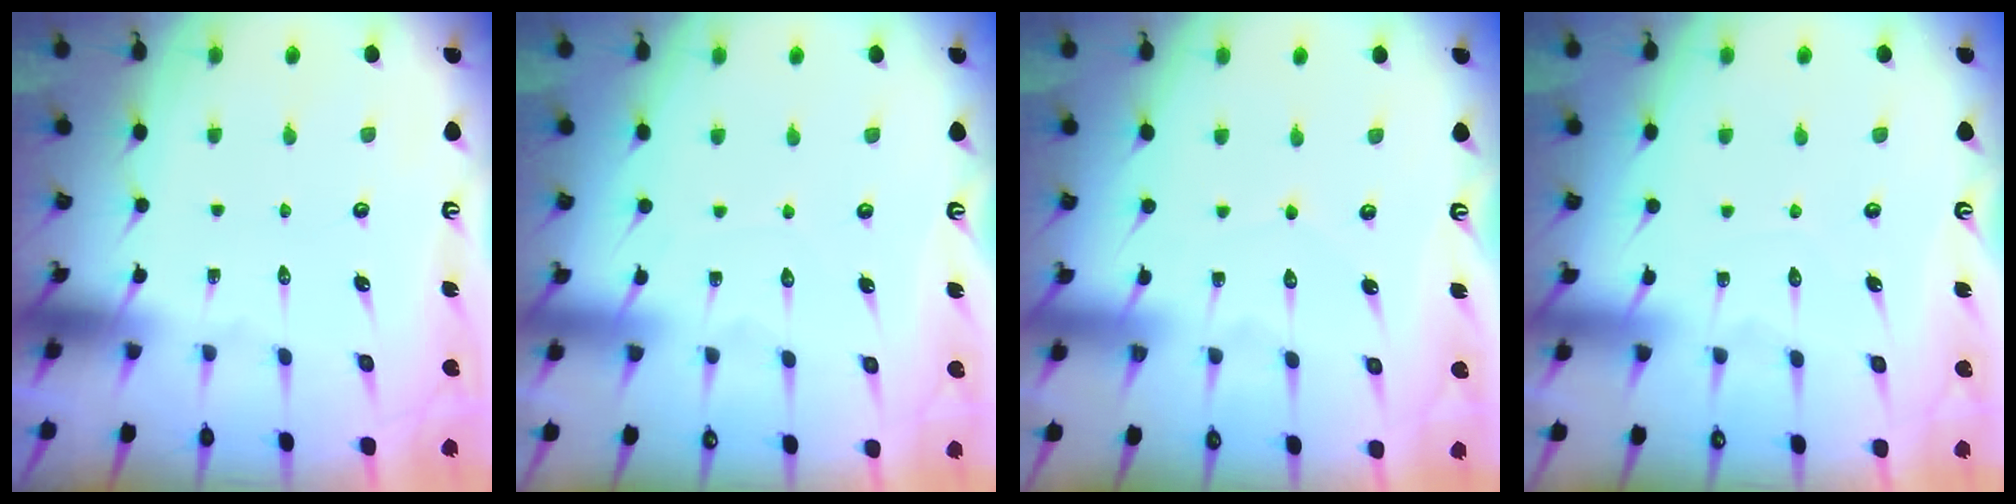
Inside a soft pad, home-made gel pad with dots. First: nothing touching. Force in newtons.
{"total": 3.0, "press": 3.0, "slide": 0.4}
{"total": 2.1, "press": 2.1, "slide": 0.1}
{"total": 3.4, "press": 3.4, "slide": 0.3}